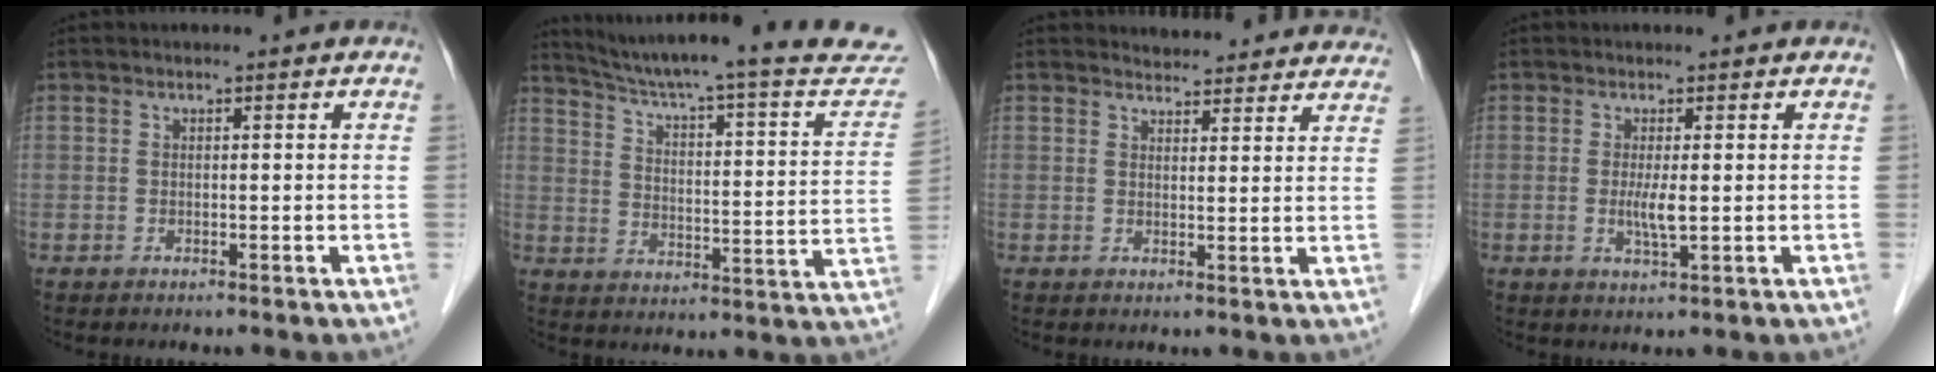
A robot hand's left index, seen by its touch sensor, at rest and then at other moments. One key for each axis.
{"total": 26.7, "fx": 23.9, "fy": 2.5, "fz": 11.5, "tx": -0.171, "ty": -0.058, "tz": 0.300}
{"total": 11.4, "fx": 10.9, "fy": 3.1, "fz": 1.2, "tx": 0.016, "ty": 0.001, "tz": 0.107}
{"total": 2.5, "fx": 0.0, "fy": 0.1, "fz": 2.5, "tx": -0.054, "ty": -0.008, "tz": 0.004}